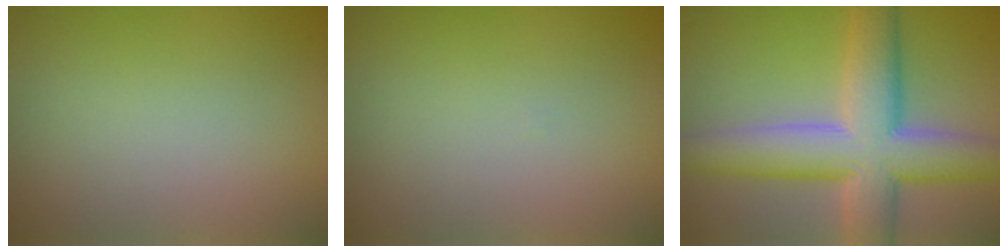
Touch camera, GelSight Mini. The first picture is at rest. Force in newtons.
{"total": 0.0}
{"total": 10.1, "press": 10.1, "slide": 0.5}